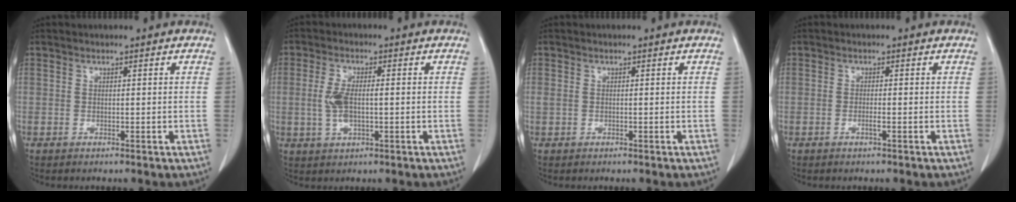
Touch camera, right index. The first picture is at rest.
{"total": 4.9, "force": [-0.2, 1.7, 4.6], "torque": [-0.105, 0.007, 0.000]}
{"total": 0.5, "force": [0.1, 0.4, 0.3], "torque": [-0.009, 0.008, 0.006]}
{"total": 0.8, "force": [-0.3, -0.1, 0.8], "torque": [-0.015, 0.001, -0.004]}